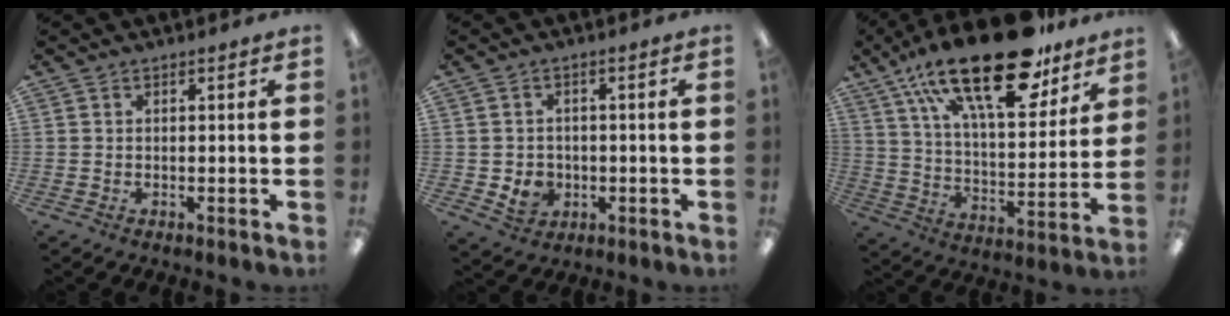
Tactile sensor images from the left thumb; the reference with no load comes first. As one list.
[{"total": 4.8, "force": [-0.9, 4.4, 1.6], "torque": [-0.013, 0.007, -0.014]}, {"total": 26.8, "force": [17.9, 9.9, 17.4], "torque": [-0.282, -0.100, 0.298]}]